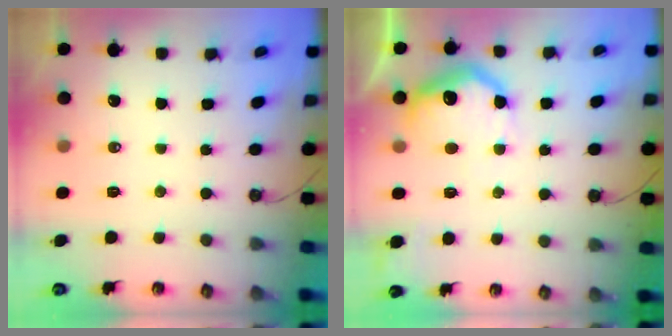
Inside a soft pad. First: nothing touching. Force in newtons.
{"total": 15.2, "press": 15.1, "slide": 0.6}